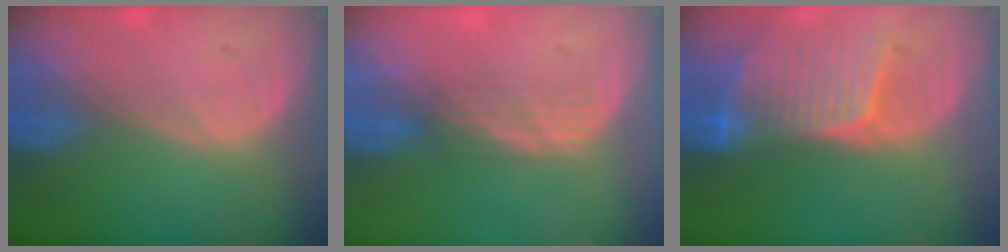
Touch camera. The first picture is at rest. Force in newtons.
{"total": 3.1, "press": 2.7, "slide": 1.6}
{"total": 8.4, "press": 7.6, "slide": 3.5}